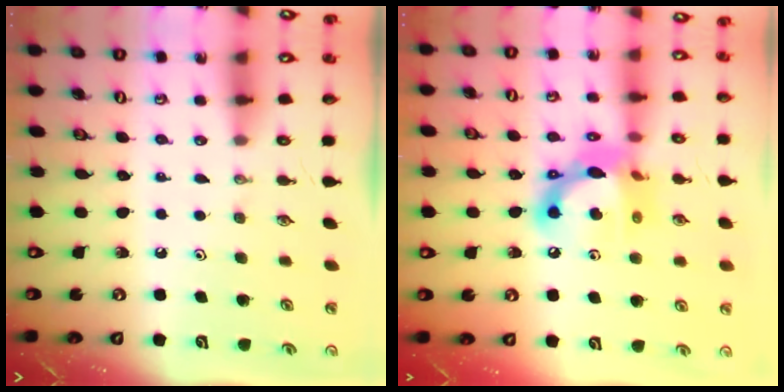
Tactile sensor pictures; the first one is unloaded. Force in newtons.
{"total": 15.4, "press": 15.4, "slide": 1.0}